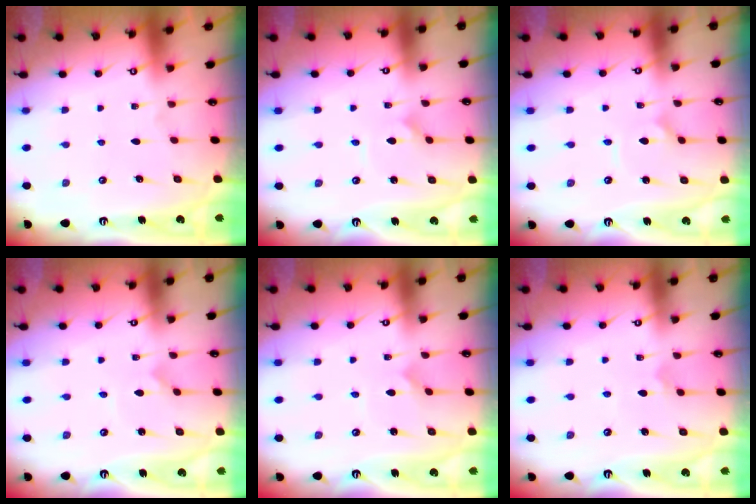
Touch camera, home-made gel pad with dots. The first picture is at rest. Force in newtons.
{"total": 1.6, "press": 1.6, "slide": 0.1}
{"total": 2.5, "press": 2.5, "slide": 0.3}
{"total": 0.8, "press": 0.8, "slide": 0.0}
{"total": 2.2, "press": 2.2, "slide": 0.2}
{"total": 2.7, "press": 2.7, "slide": 0.3}